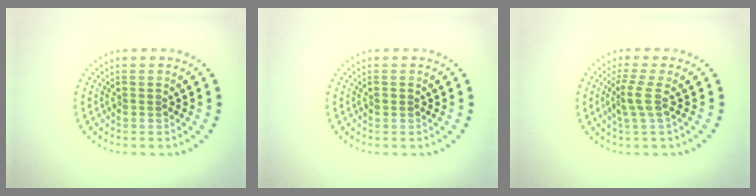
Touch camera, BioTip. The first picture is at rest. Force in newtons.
{"total": 0.6, "press": 0.6, "slide": 0.1}
{"total": 2.2, "press": 1.6, "slide": 1.5}